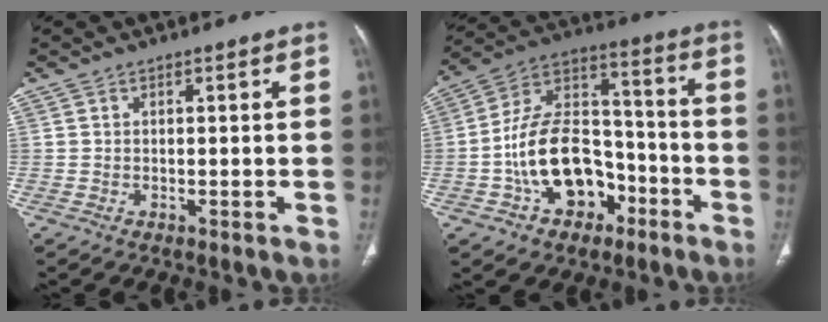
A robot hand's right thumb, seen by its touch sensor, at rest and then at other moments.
{"total": 17.8, "force": [-6.3, 11.8, 11.6], "torque": [-0.169, 0.067, -0.104]}